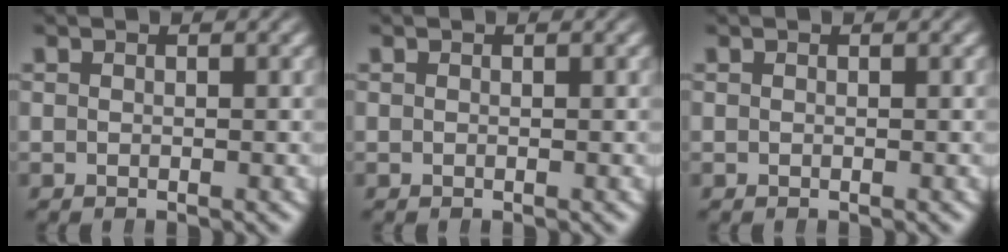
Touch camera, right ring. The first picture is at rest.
{"total": 0.0}
{"total": 0.0}